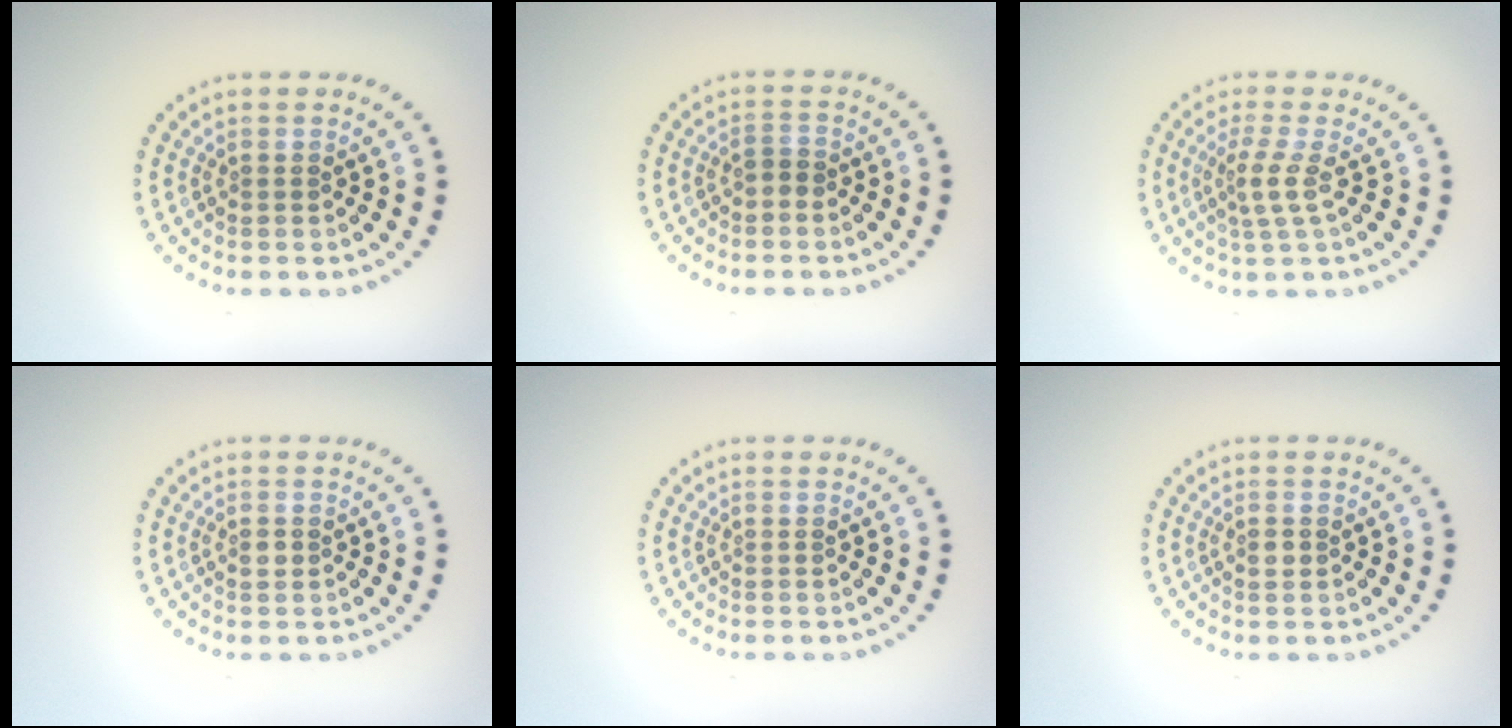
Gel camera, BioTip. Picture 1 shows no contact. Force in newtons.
{"total": 1.1, "press": 0.9, "slide": 0.6}
{"total": 2.2, "press": 1.5, "slide": 1.6}
{"total": 0.8, "press": 0.7, "slide": 0.3}
{"total": 0.0}
{"total": 0.8, "press": 0.7, "slide": 0.3}